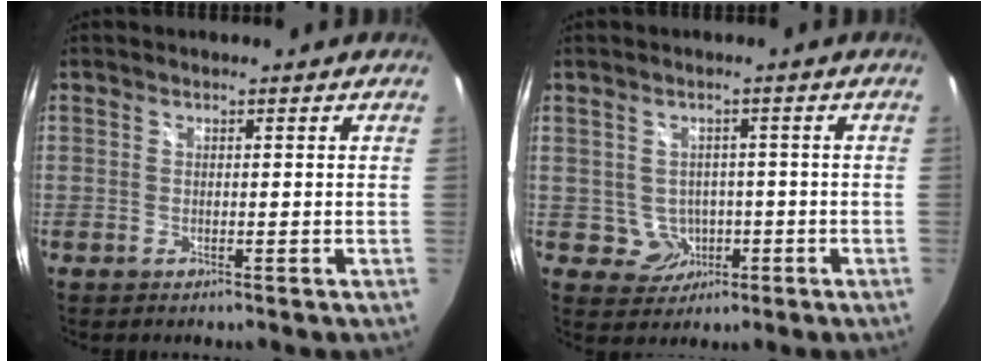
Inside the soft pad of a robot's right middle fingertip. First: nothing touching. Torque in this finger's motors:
{"motor_torque": [0.17, -0.18, 0.00, 0.00]}